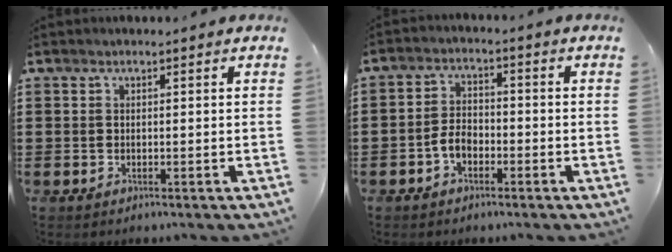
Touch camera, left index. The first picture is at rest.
{"total": 3.5, "force": [-1.7, 2.0, 2.3], "torque": [-0.057, 0.001, -0.037]}